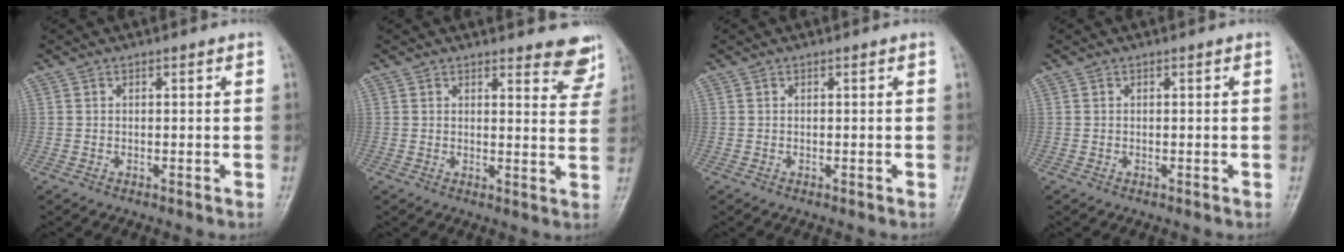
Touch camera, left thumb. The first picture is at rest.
{"total": 7.4, "force": [6.7, 2.1, 2.4], "torque": [0.007, -0.045, 0.056]}
{"total": 0.0}
{"total": 0.0}